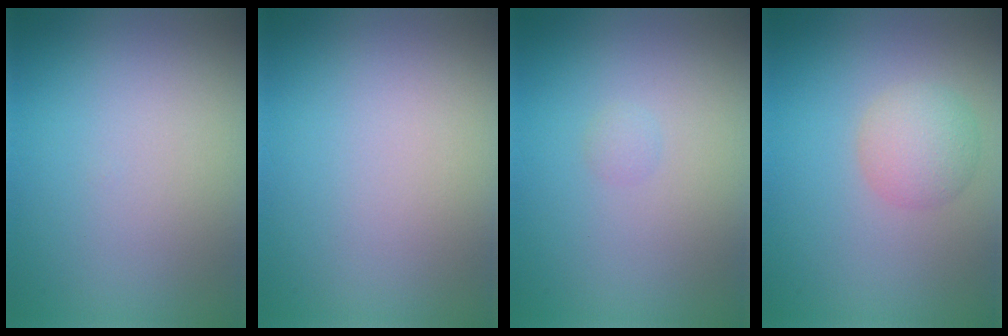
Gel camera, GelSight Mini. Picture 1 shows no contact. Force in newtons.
{"total": 0.0}
{"total": 0.6, "press": 0.6, "slide": 0.0}
{"total": 2.9, "press": 2.9, "slide": 0.1}